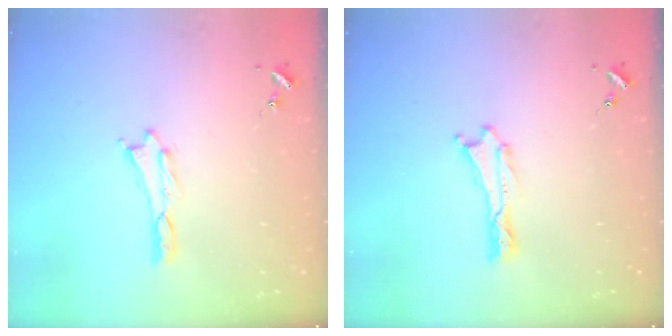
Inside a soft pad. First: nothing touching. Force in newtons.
{"total": 0.0}